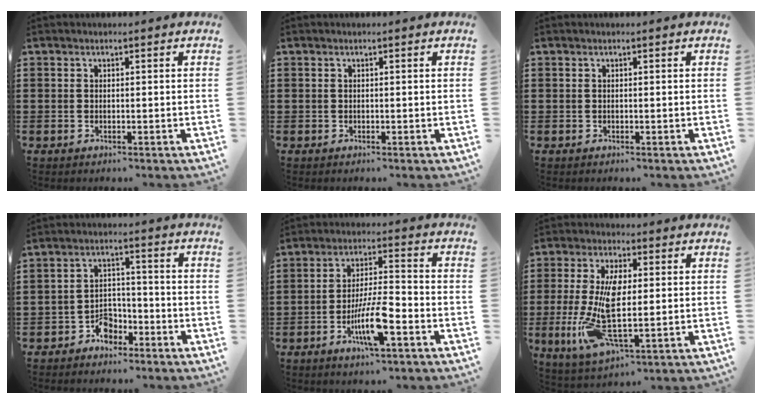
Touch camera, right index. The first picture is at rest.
{"total": 0.0}
{"total": 0.0}
{"total": 4.2, "force": [-3.0, 2.4, 1.6], "torque": [-0.031, 0.011, -0.058]}
{"total": 8.9, "force": [-3.7, 1.9, 7.9], "torque": [-0.158, -0.007, -0.070]}
{"total": 11.5, "force": [0.0, 4.5, 10.6], "torque": [-0.231, -0.014, 0.002]}